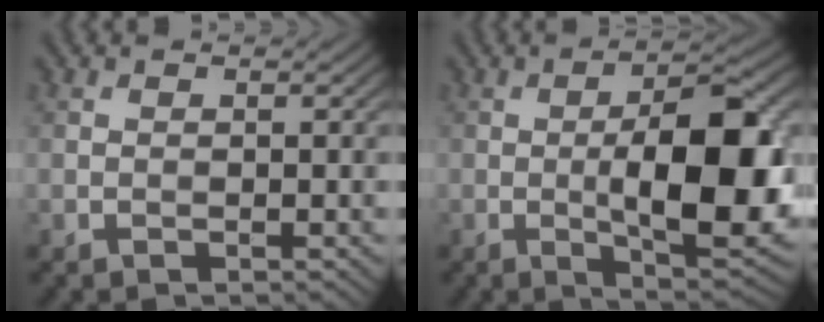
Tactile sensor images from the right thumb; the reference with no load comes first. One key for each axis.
{"total": 13.0, "fx": -1.1, "fy": 4.9, "fz": 12.0, "tx": -0.173, "ty": 0.001, "tz": -0.018}